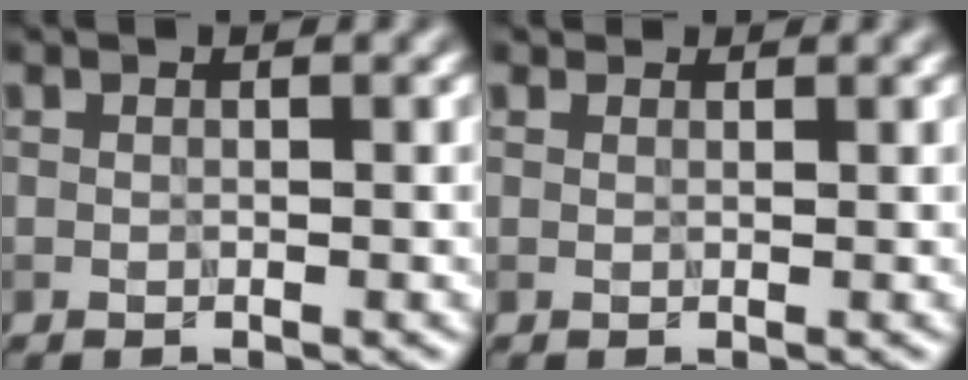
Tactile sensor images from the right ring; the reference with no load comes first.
{"total": 1.0, "force": [0.9, 0.3, 0.2], "torque": [-0.006, -0.005, 0.006]}